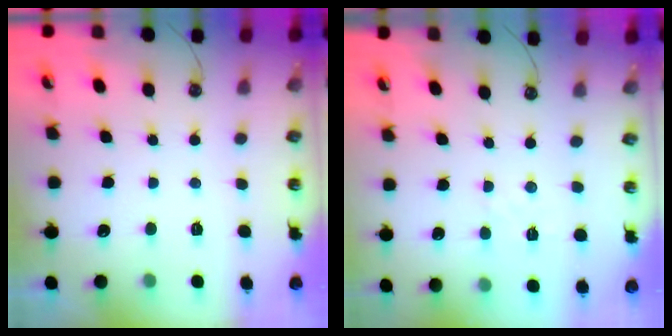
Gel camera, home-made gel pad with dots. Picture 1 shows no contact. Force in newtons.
{"total": 2.4, "press": 2.4, "slide": 0.4}